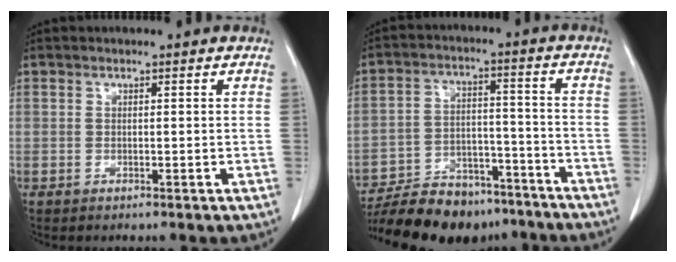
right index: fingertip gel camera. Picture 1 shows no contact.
{"total": 18.4, "force": [-16.0, 6.8, 6.0], "torque": [-0.120, 0.008, -0.239]}